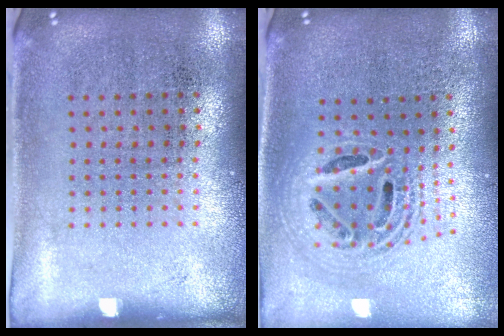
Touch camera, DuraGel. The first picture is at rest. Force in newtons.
{"total": 2.1, "press": 1.7, "slide": 1.2}